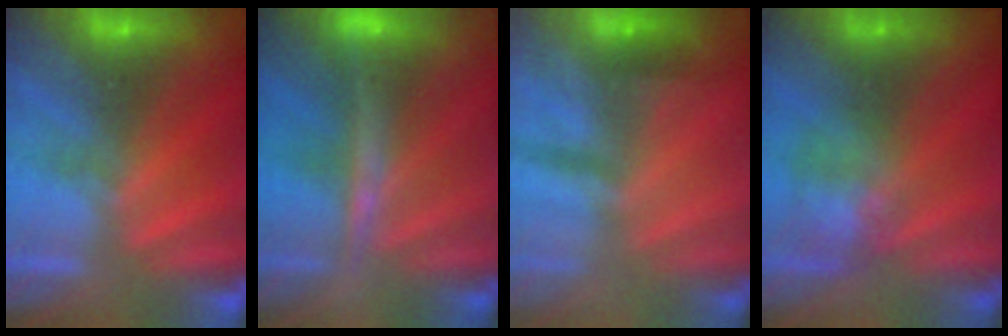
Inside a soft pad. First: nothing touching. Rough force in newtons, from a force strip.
{"total": 4.5}
{"total": 2.3}
{"total": 2.3}